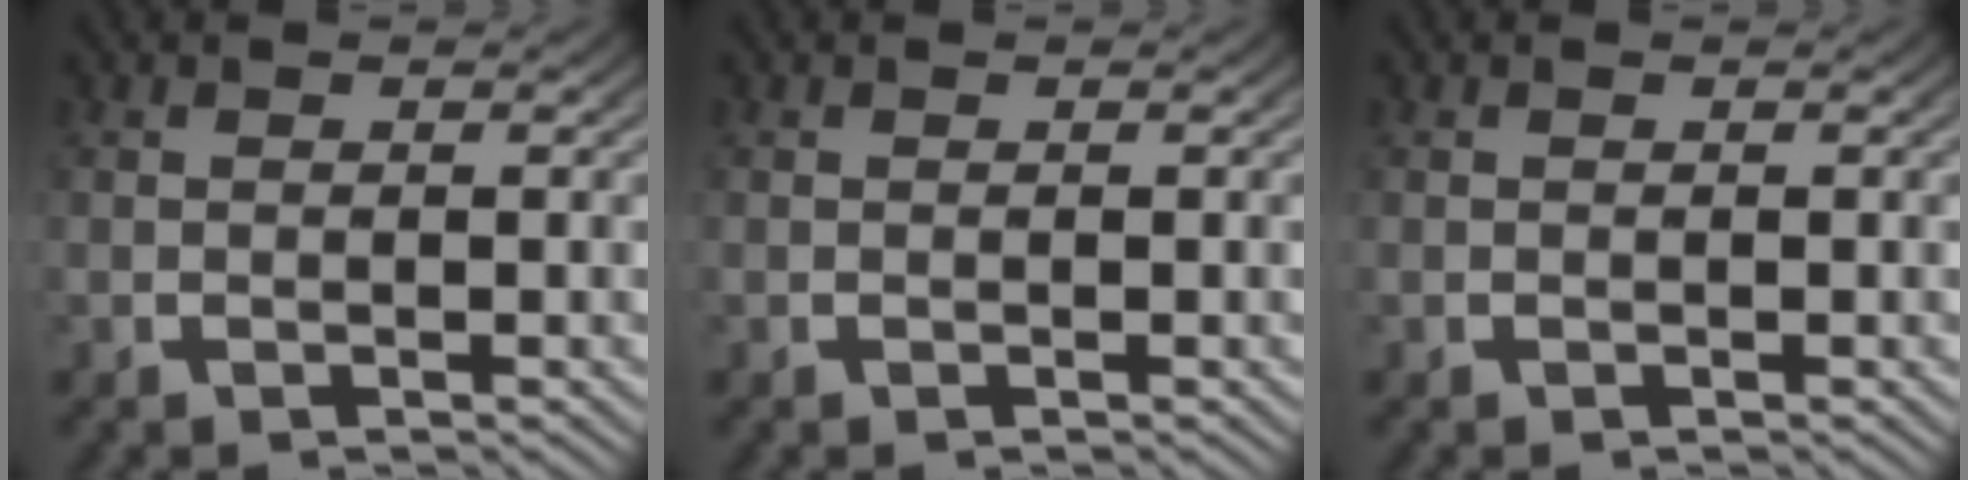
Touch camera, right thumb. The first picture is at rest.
{"total": 0.0}
{"total": 0.0}